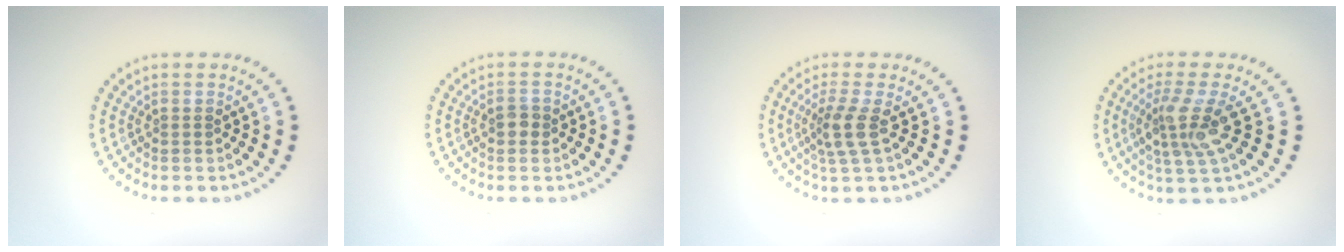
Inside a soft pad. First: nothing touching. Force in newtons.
{"total": 1.4, "press": 1.4, "slide": 0.1}
{"total": 2.7, "press": 2.0, "slide": 1.8}
{"total": 3.6, "press": 3.0, "slide": 2.0}